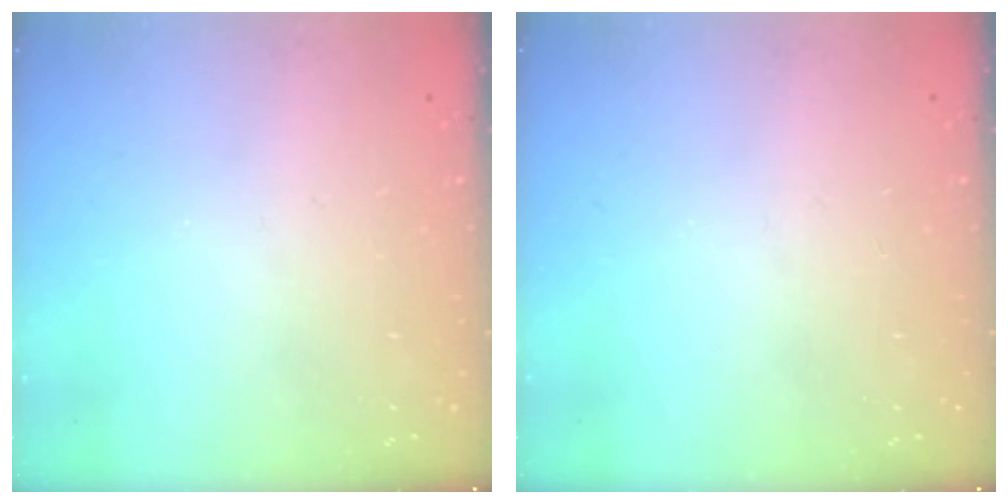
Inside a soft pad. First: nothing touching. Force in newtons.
{"total": 0.0}